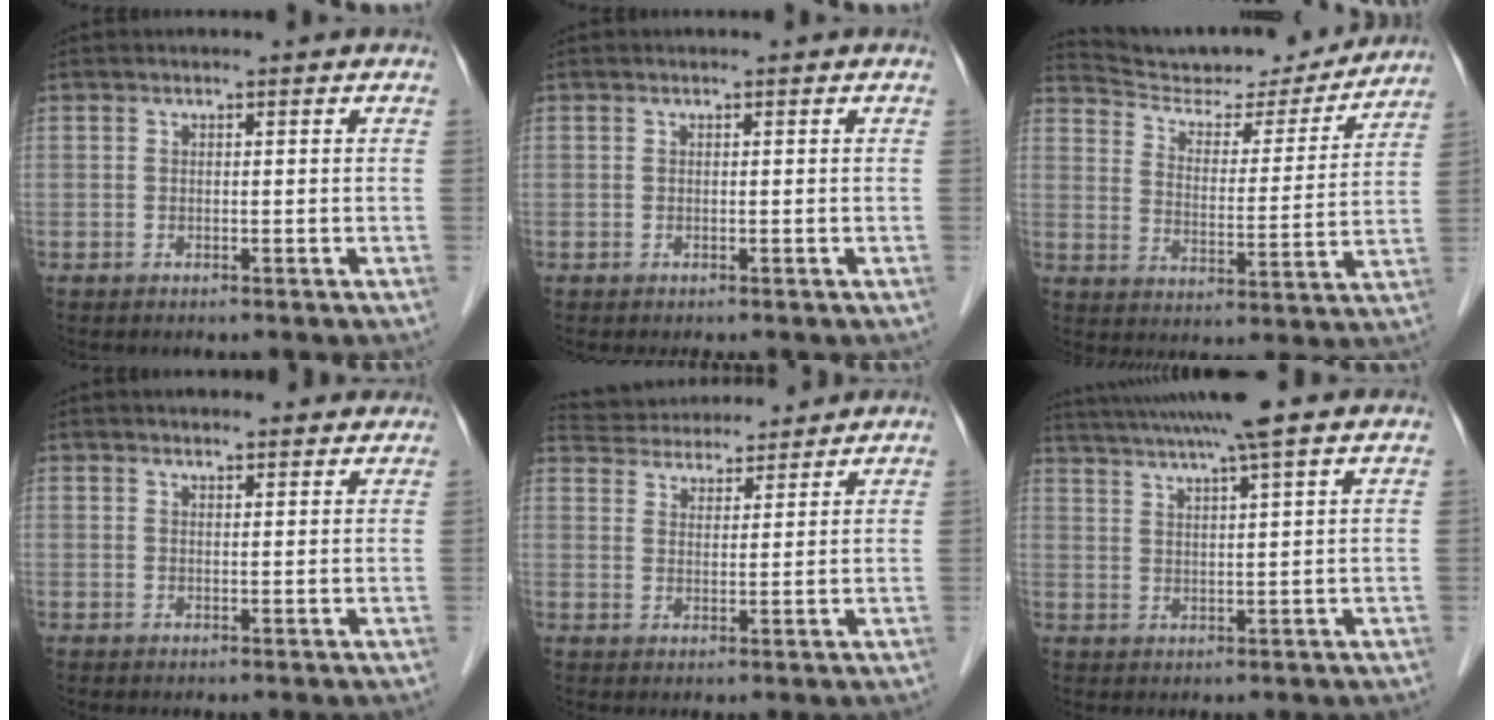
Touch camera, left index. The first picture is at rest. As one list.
[{"total": 0.0}, {"total": 18.0, "force": [17.2, 3.3, 4.1], "torque": [-0.062, -0.011, 0.245]}, {"total": 5.5, "force": [5.0, 1.4, 1.7], "torque": [-0.017, 0.016, 0.057]}, {"total": 11.5, "force": [10.9, 2.5, 2.6], "torque": [-0.047, 0.033, 0.173]}, {"total": 11.7, "force": [9.9, -1.2, 6.1], "torque": [-0.111, 0.020, 0.146]}]